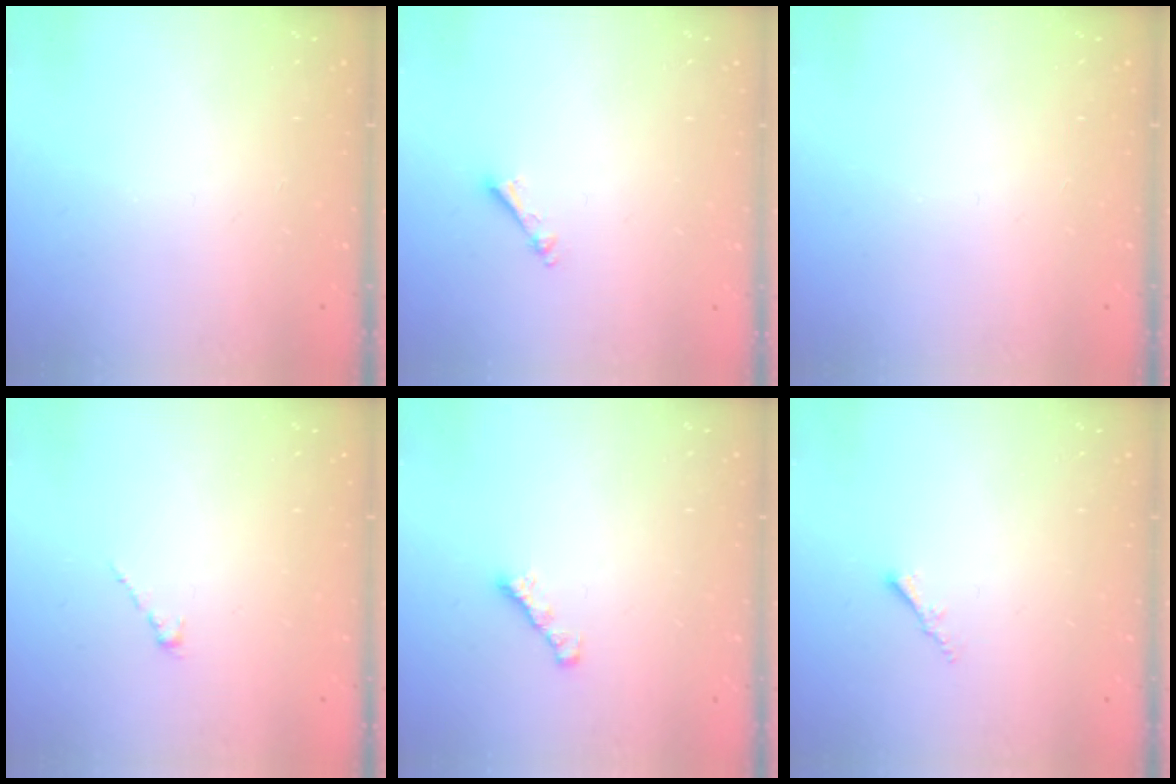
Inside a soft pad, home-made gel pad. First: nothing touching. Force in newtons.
{"total": 2.5, "press": 2.5, "slide": 0.3}
{"total": 0.0}
{"total": 0.0}
{"total": 1.8, "press": 1.7, "slide": 0.6}
{"total": 1.5, "press": 1.5, "slide": 0.4}